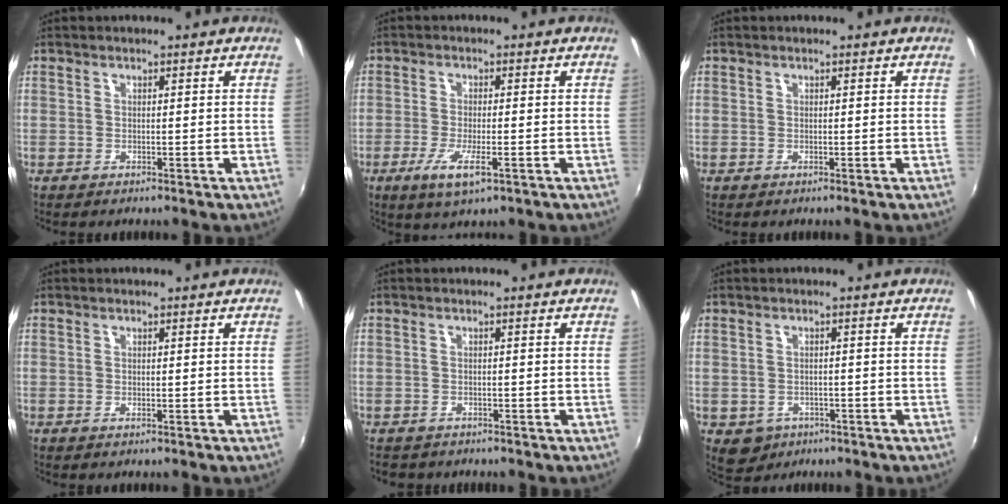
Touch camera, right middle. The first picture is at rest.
{"total": 6.3, "force": [-3.0, 1.4, 5.4], "torque": [-0.115, -0.018, -0.053]}
{"total": 0.0}
{"total": 0.0}
{"total": 2.3, "force": [-1.8, 1.3, 0.5], "torque": [-0.015, -0.009, -0.026]}
{"total": 4.5, "force": [-1.9, 3.7, 1.5], "torque": [-0.036, -0.005, -0.020]}